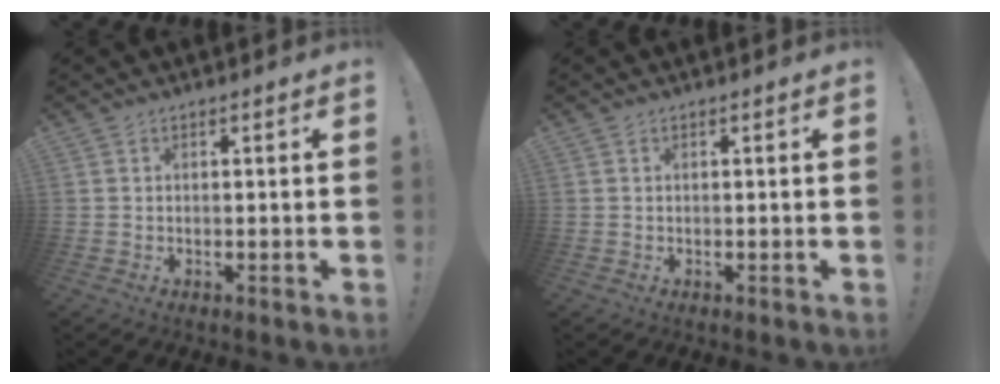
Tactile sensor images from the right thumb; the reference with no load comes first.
{"total": 0.0}